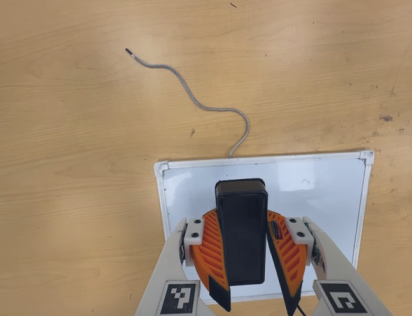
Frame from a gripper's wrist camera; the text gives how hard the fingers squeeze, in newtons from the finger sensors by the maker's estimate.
{"total": 9.6, "left": 9.3, "right": 9.8}